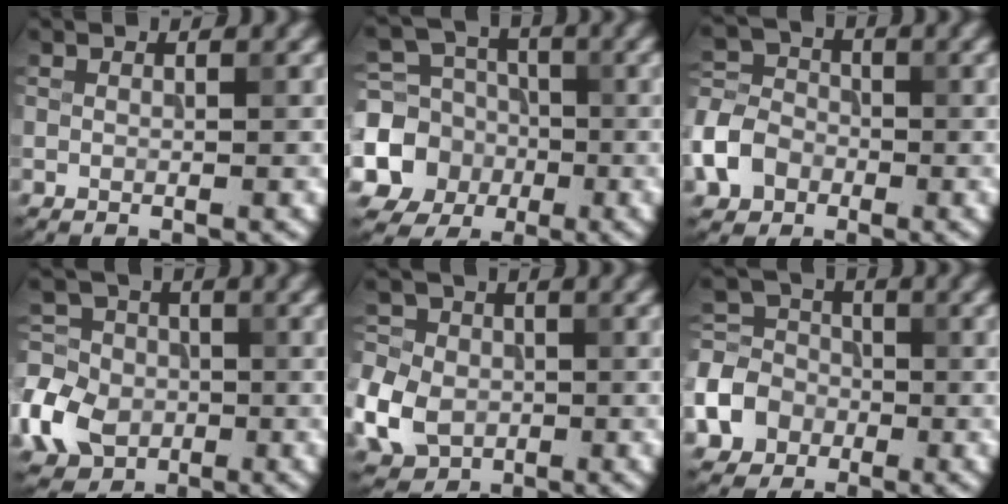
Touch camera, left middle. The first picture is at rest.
{"total": 8.2, "force": [-1.9, 7.4, 2.8], "torque": [-0.063, -0.012, -0.066]}
{"total": 5.8, "force": [-2.6, 4.5, 2.6], "torque": [-0.060, -0.008, -0.061]}
{"total": 7.2, "force": [-2.6, 5.9, 3.4], "torque": [-0.079, -0.001, -0.061]}
{"total": 7.6, "force": [-2.1, 6.3, 3.6], "torque": [-0.076, -0.012, -0.065]}
{"total": 6.2, "force": [-2.5, 5.2, 2.3], "torque": [-0.039, -0.004, -0.063]}